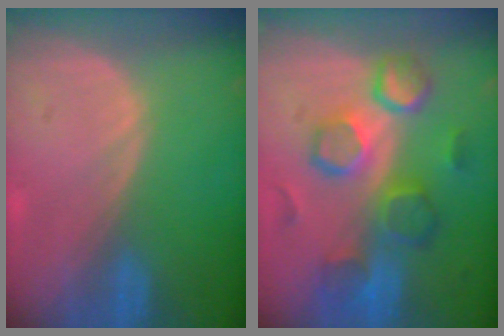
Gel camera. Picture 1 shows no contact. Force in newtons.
{"total": 10.0, "press": 9.3, "slide": 3.6}